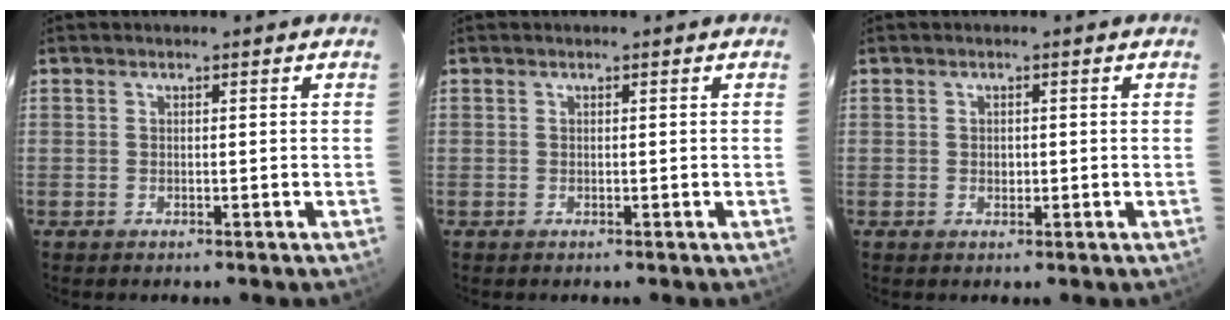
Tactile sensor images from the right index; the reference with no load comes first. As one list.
[{"total": 0.0}, {"total": 1.2, "force": [-0.1, 1.0, 0.6], "torque": [-0.009, 0.001, 0.000]}]